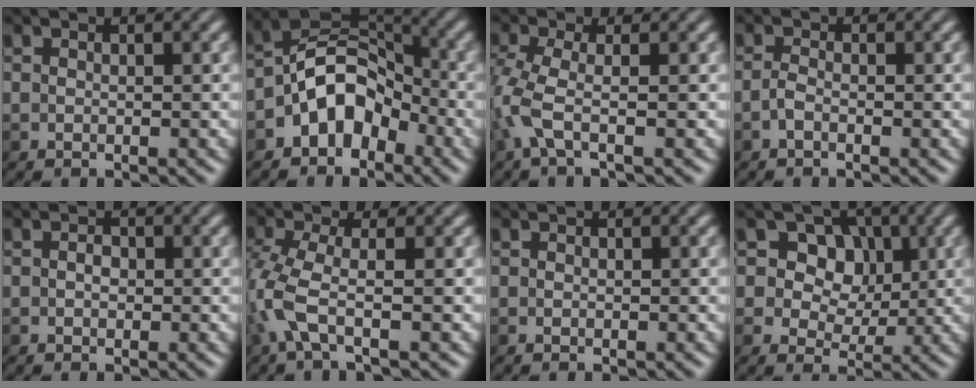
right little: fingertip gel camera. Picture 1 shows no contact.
{"total": 6.0, "force": [-3.0, 3.7, 3.6], "torque": [-0.045, 0.018, -0.063]}
{"total": 3.0, "force": [-1.2, 0.4, 2.7], "torque": [-0.077, 0.005, -0.029]}
{"total": 0.9, "force": [-0.7, 0.3, 0.6], "torque": [-0.015, 0.005, -0.014]}
{"total": 1.6, "force": [0.4, 1.2, 1.0], "torque": [-0.004, 0.011, -0.012]}
{"total": 3.7, "force": [-1.5, 0.7, 3.3], "torque": [-0.089, 0.006, -0.035]}
{"total": 0.0}
{"total": 8.7, "force": [4.0, 6.6, 4.1], "torque": [-0.056, 0.009, 0.050]}